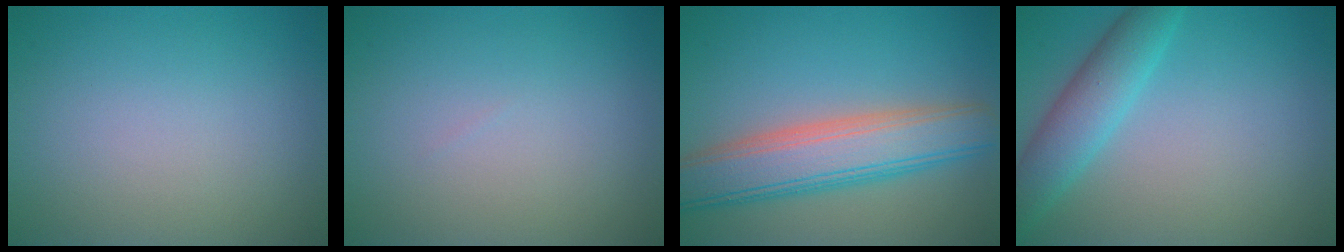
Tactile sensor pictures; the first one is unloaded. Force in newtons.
{"total": 0.0}
{"total": 7.3, "press": 7.2, "slide": 0.7}
{"total": 4.3, "press": 4.3, "slide": 0.3}